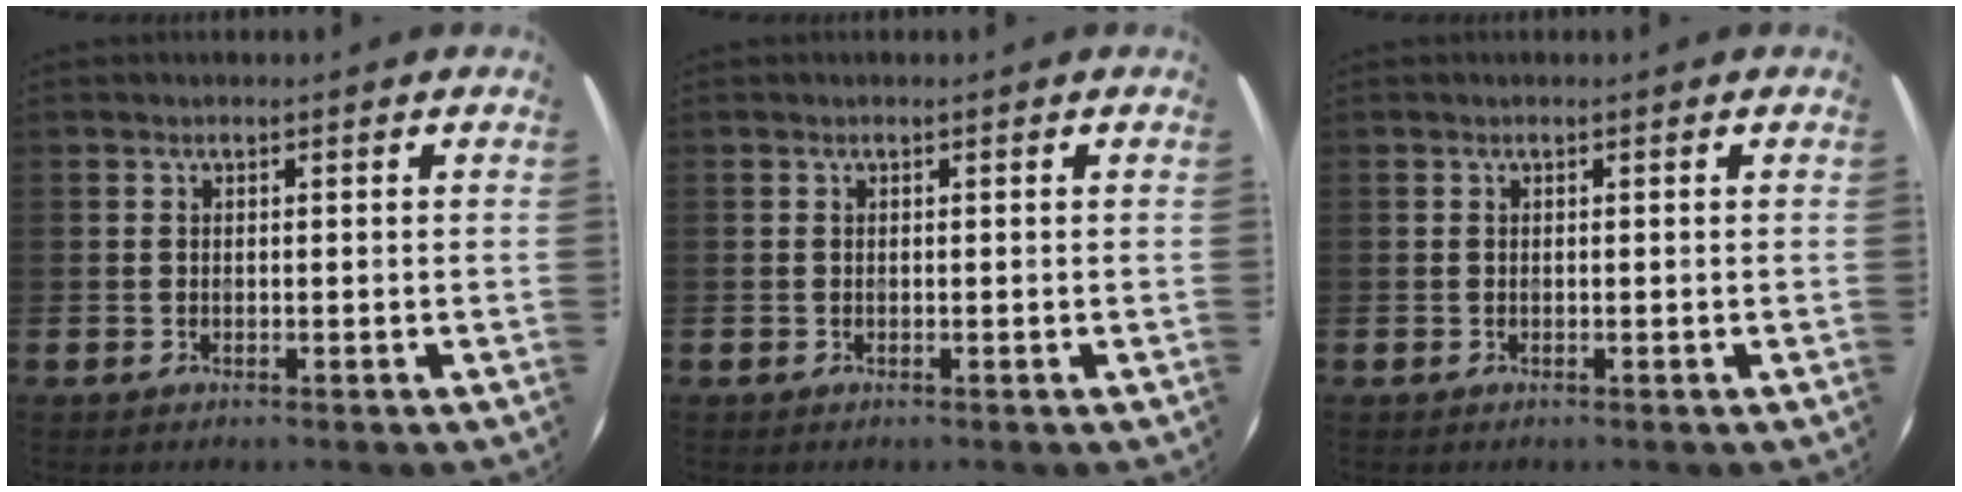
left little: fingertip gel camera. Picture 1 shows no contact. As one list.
[{"total": 0.0}, {"total": 0.0}]